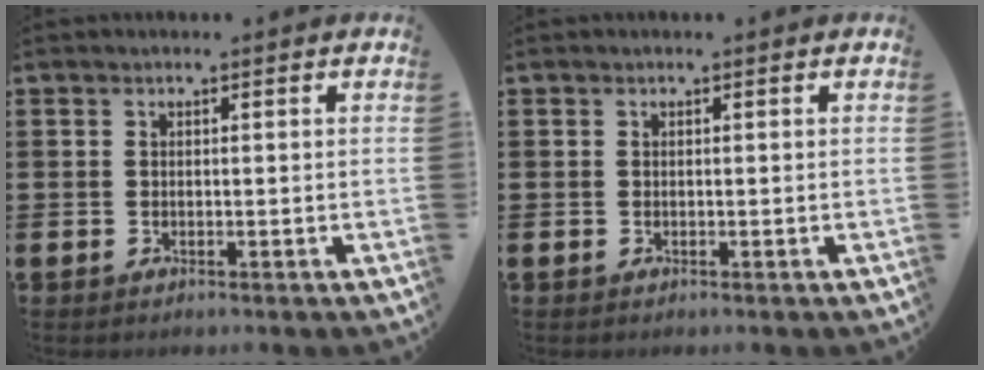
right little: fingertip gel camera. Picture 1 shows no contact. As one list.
[{"total": 0.0}]